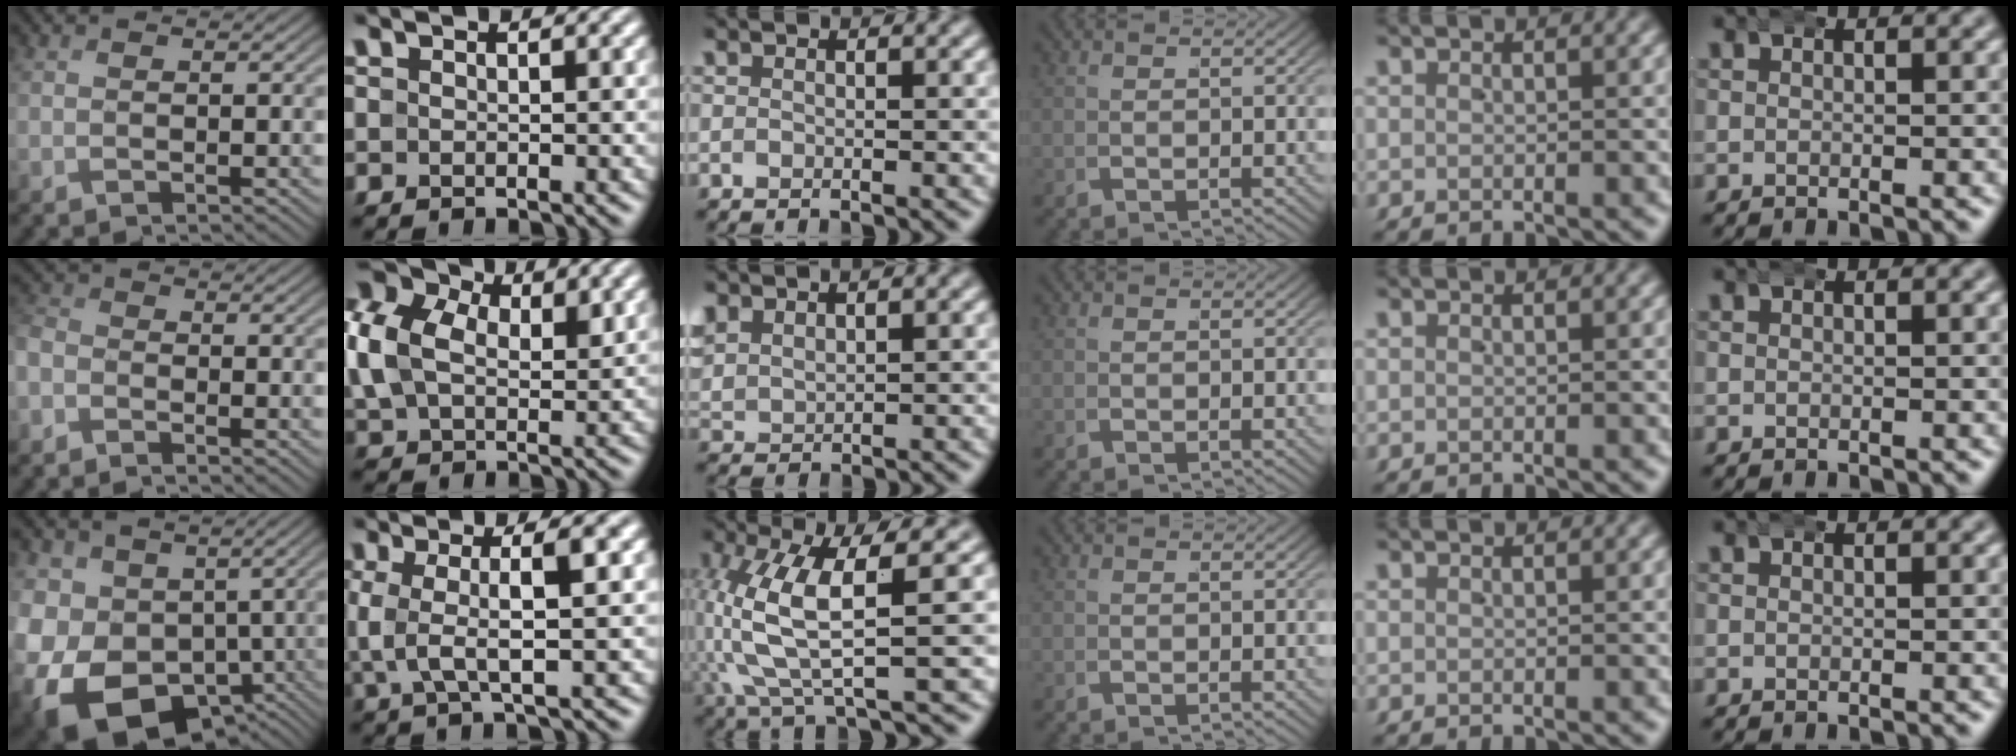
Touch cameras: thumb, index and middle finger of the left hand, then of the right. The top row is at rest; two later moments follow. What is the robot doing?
{"motion": "wrap", "object": "aluminum foil"}